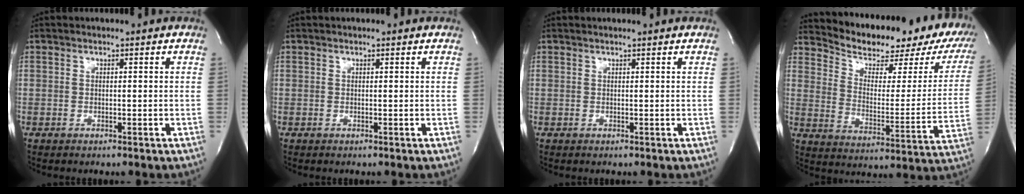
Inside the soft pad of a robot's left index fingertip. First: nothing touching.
{"total": 0.7, "force": [0.7, 0.0, 0.3], "torque": [-0.007, 0.011, 0.009]}
{"total": 1.2, "force": [1.1, -0.2, 0.4], "torque": [-0.012, 0.005, 0.014]}
{"total": 21.2, "force": [18.0, 5.9, 9.4], "torque": [-0.130, -0.040, 0.230]}